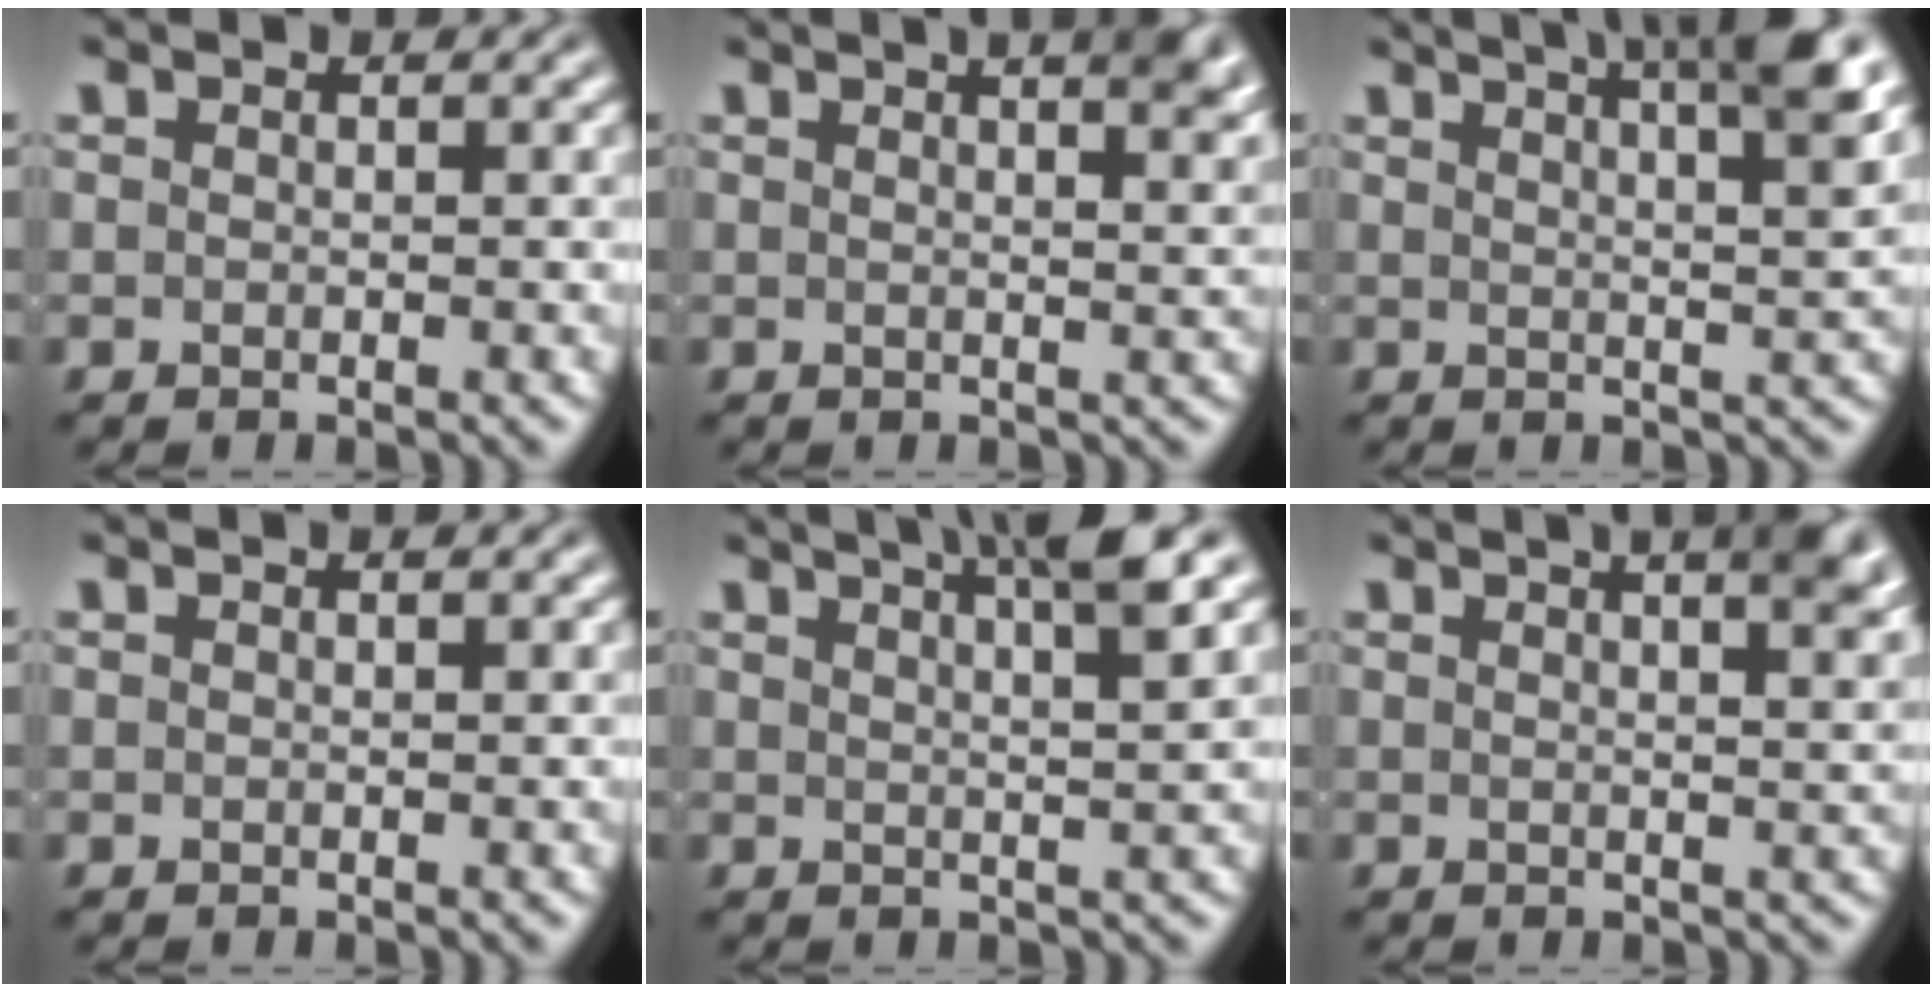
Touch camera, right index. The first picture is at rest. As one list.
[{"total": 6.1, "force": [3.3, 1.3, 4.9], "torque": [-0.044, 0.011, 0.047]}, {"total": 8.8, "force": [5.4, 2.3, 6.5], "torque": [-0.066, 0.020, 0.075]}, {"total": 0.0}, {"total": 6.3, "force": [4.4, 0.9, 4.5], "torque": [-0.052, 0.013, 0.065]}, {"total": 8.8, "force": [4.7, 2.9, 6.9], "torque": [-0.065, 0.023, 0.063]}]